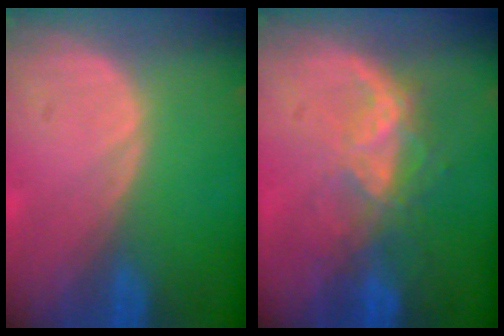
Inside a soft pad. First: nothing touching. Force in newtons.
{"total": 6.5, "press": 5.9, "slide": 2.8}